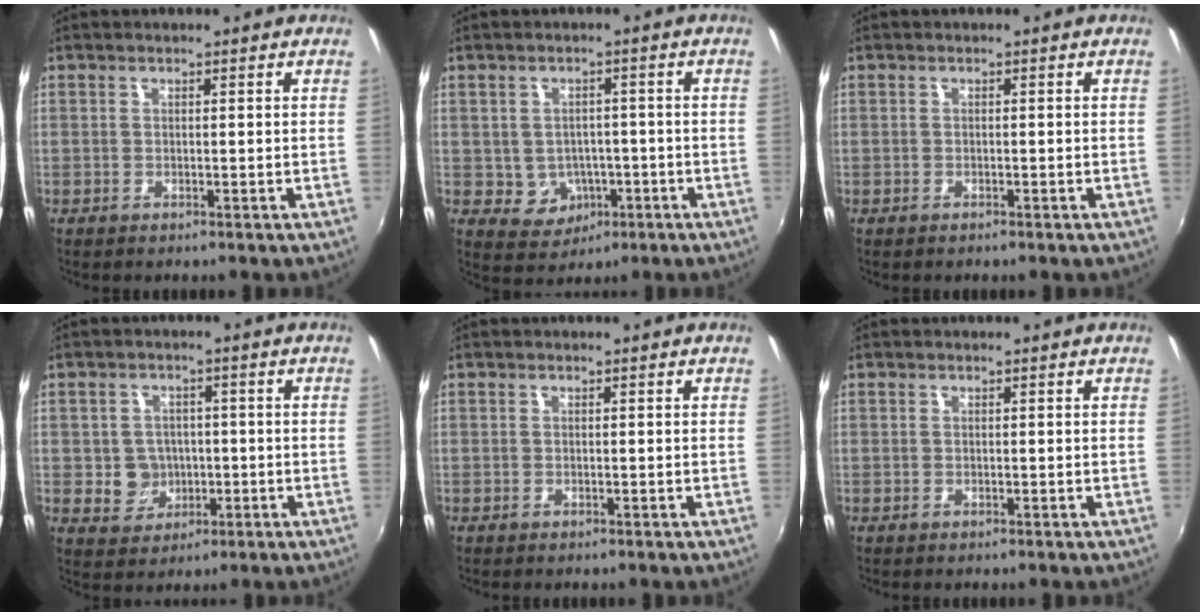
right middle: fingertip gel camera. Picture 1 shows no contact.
{"total": 5.9, "force": [-1.6, 5.4, 1.8], "torque": [-0.047, 0.010, -0.007]}
{"total": 0.7, "force": [-0.6, 0.3, 0.2], "torque": [-0.006, -0.001, -0.011]}
{"total": 5.7, "force": [-0.8, 5.5, 1.5], "torque": [-0.042, 0.012, 0.001]}
{"total": 0.0}
{"total": 0.0}